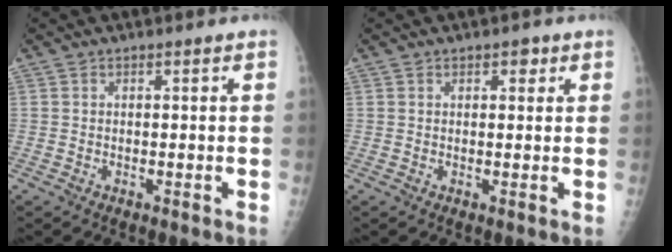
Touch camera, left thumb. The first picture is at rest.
{"total": 1.9, "force": [1.0, 1.2, 1.1], "torque": [-0.001, -0.002, 0.010]}